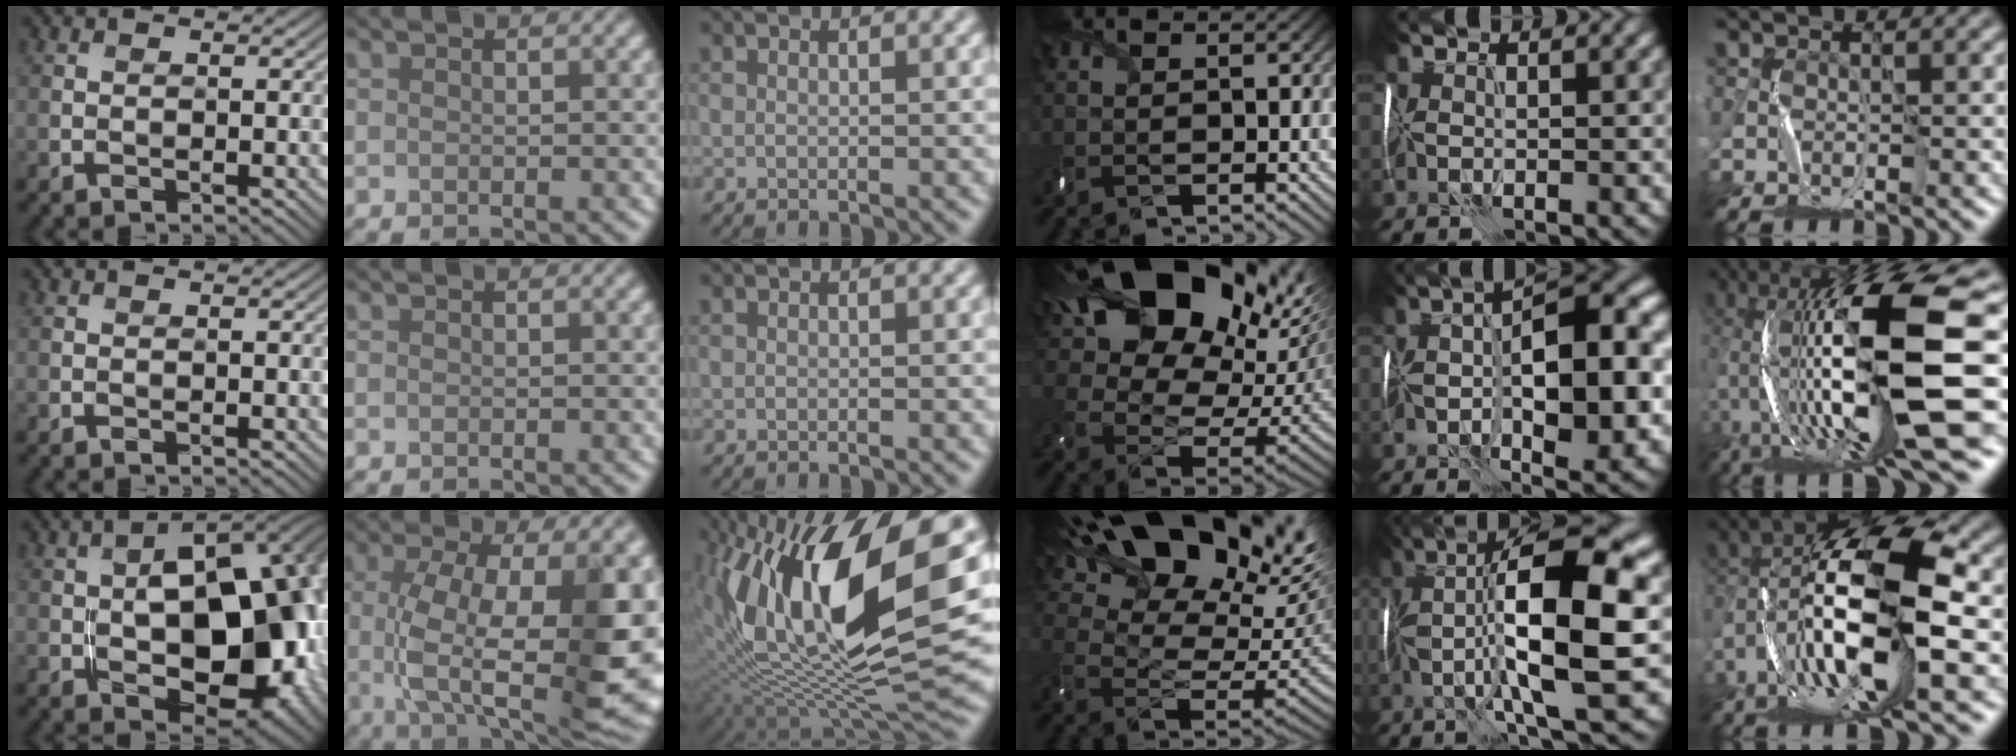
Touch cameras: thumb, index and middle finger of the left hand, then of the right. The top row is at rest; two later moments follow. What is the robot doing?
{"motion": "wrap", "object": "thread"}